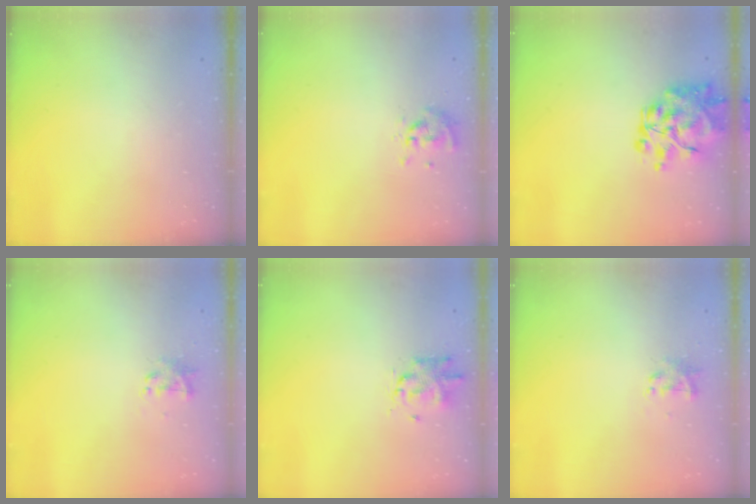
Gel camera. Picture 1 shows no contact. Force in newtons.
{"total": 0.0}
{"total": 12.0, "press": 11.4, "slide": 3.9}
{"total": 2.2, "press": 2.2, "slide": 0.4}
{"total": 2.0, "press": 1.9, "slide": 0.6}
{"total": 2.2, "press": 2.2, "slide": 0.4}